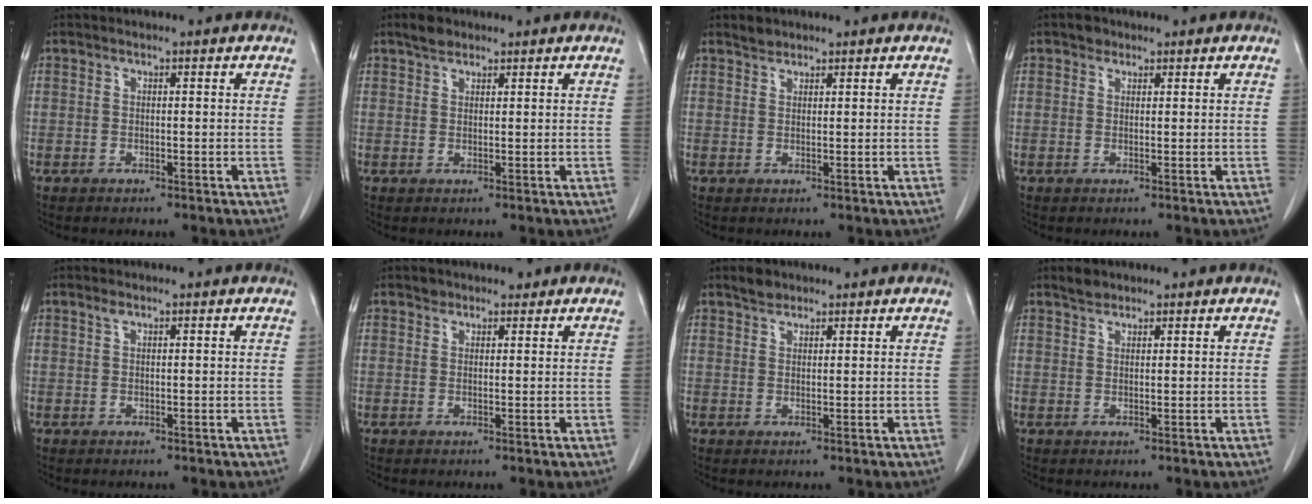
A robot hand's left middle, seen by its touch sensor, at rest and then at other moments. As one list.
[{"total": 2.3, "force": [1.8, 1.0, 0.9], "torque": [-0.023, 0.008, 0.032]}, {"total": 1.4, "force": [1.3, 0.6, 0.2], "torque": [-0.007, 0.002, 0.025]}, {"total": 1.5, "force": [1.0, 1.0, 0.3], "torque": [-0.005, 0.005, 0.014]}, {"total": 0.7, "force": [0.5, 0.2, 0.4], "torque": [-0.013, 0.002, 0.011]}, {"total": 1.6, "force": [1.3, 1.0, 0.1], "torque": [0.004, 0.004, 0.016]}, {"total": 2.0, "force": [1.7, 0.9, 0.5], "torque": [-0.015, 0.004, 0.030]}, {"total": 1.7, "force": [1.5, 0.7, 0.4], "torque": [-0.013, 0.004, 0.028]}]